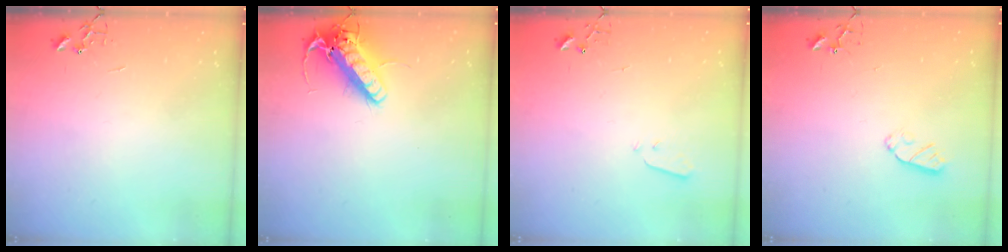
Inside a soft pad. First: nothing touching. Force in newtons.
{"total": 15.6, "press": 15.3, "slide": 3.2}
{"total": 2.2, "press": 2.1, "slide": 0.3}
{"total": 6.2, "press": 6.2, "slide": 0.0}